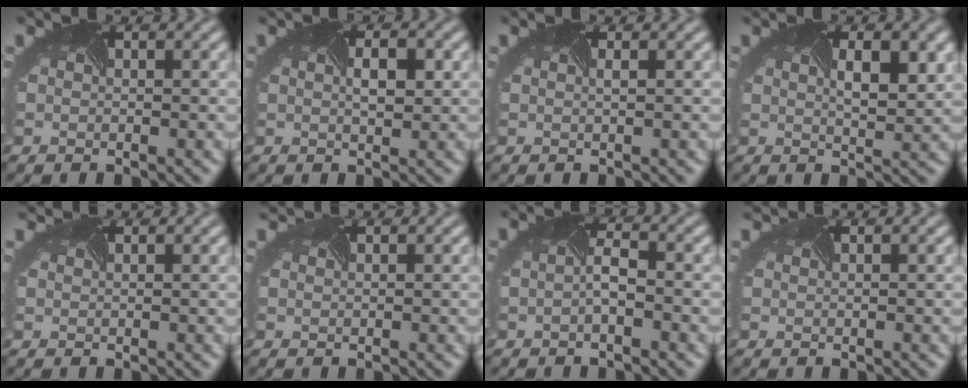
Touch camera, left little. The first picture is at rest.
{"total": 2.2, "force": [0.4, 1.0, 1.9], "torque": [-0.028, -0.003, 0.009]}
{"total": 0.6, "force": [0.2, 0.1, 0.6], "torque": [-0.004, -0.001, -0.003]}
{"total": 3.4, "force": [1.0, 1.1, 3.0], "torque": [-0.048, -0.002, 0.016]}
{"total": 2.2, "force": [2.1, 0.5, 0.6], "torque": [-0.013, 0.006, 0.015]}
{"total": 1.7, "force": [1.7, 0.3, 0.4], "torque": [-0.011, 0.004, 0.014]}
{"total": 1.3, "force": [-0.6, 0.1, 1.1], "torque": [-0.026, -0.002, -0.015]}
{"total": 1.4, "force": [1.4, 0.1, 0.3], "torque": [-0.010, 0.002, 0.012]}